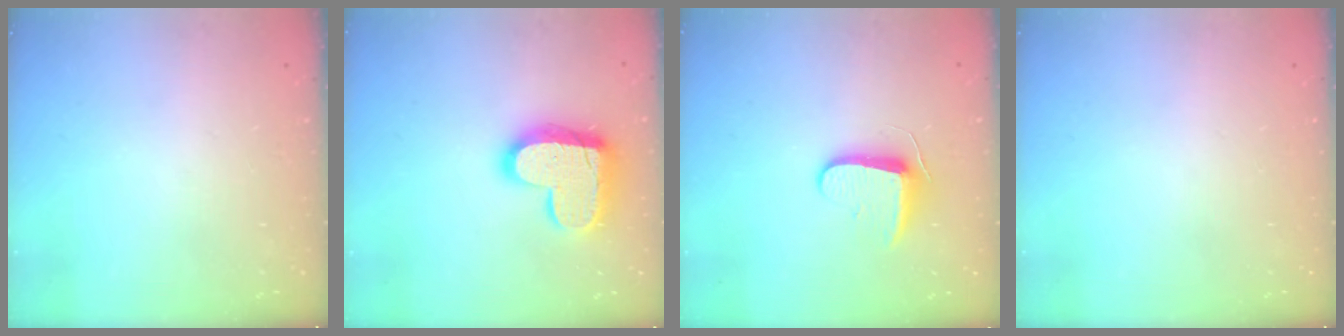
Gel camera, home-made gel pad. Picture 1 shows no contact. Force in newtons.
{"total": 17.2, "press": 17.1, "slide": 1.1}
{"total": 9.4, "press": 9.3, "slide": 0.9}
{"total": 0.0}